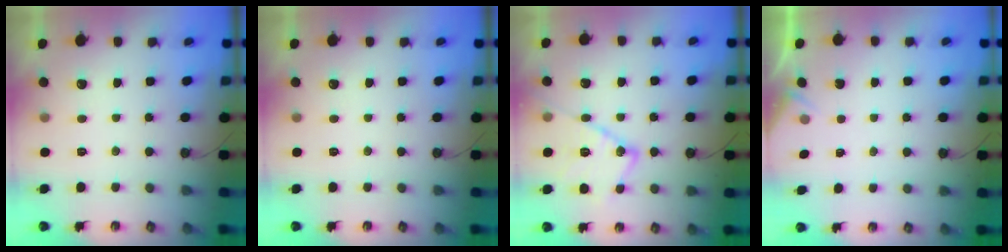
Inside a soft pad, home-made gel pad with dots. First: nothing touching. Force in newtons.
{"total": 0.0}
{"total": 17.3, "press": 17.2, "slide": 1.6}
{"total": 2.5, "press": 2.5, "slide": 0.4}